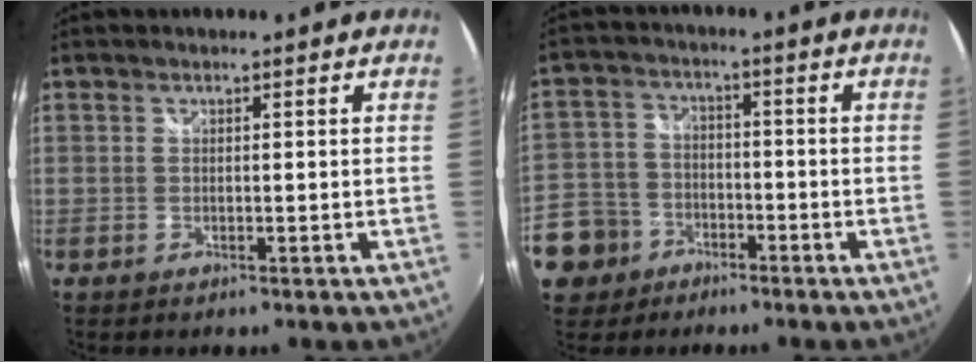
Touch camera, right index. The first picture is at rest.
{"total": 13.9, "force": [-6.9, 11.0, 4.7], "torque": [-0.162, 0.012, -0.122]}